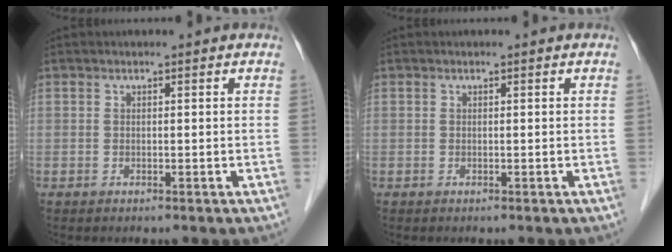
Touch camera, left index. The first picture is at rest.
{"total": 0.0}